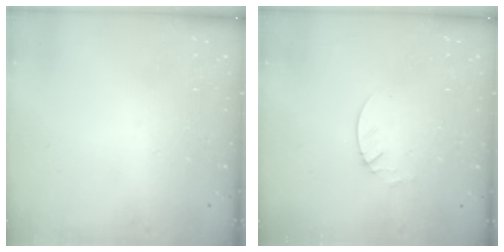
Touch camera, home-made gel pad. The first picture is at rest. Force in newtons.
{"total": 2.1, "press": 2.1, "slide": 0.2}